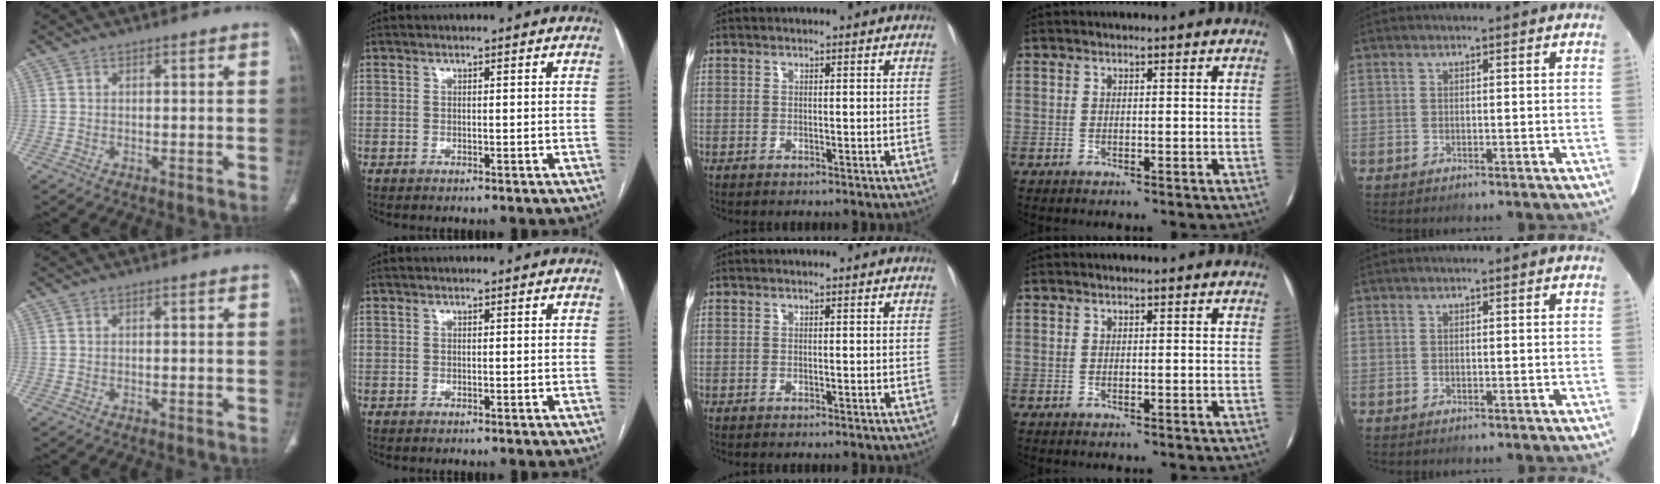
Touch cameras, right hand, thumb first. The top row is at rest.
{}